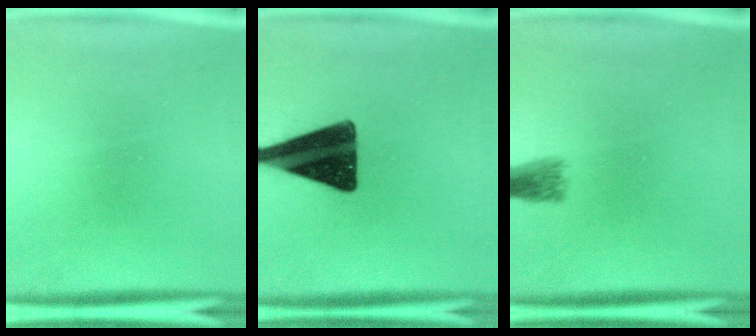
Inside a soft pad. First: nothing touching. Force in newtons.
{"total": 14.5}
{"total": 2.0}